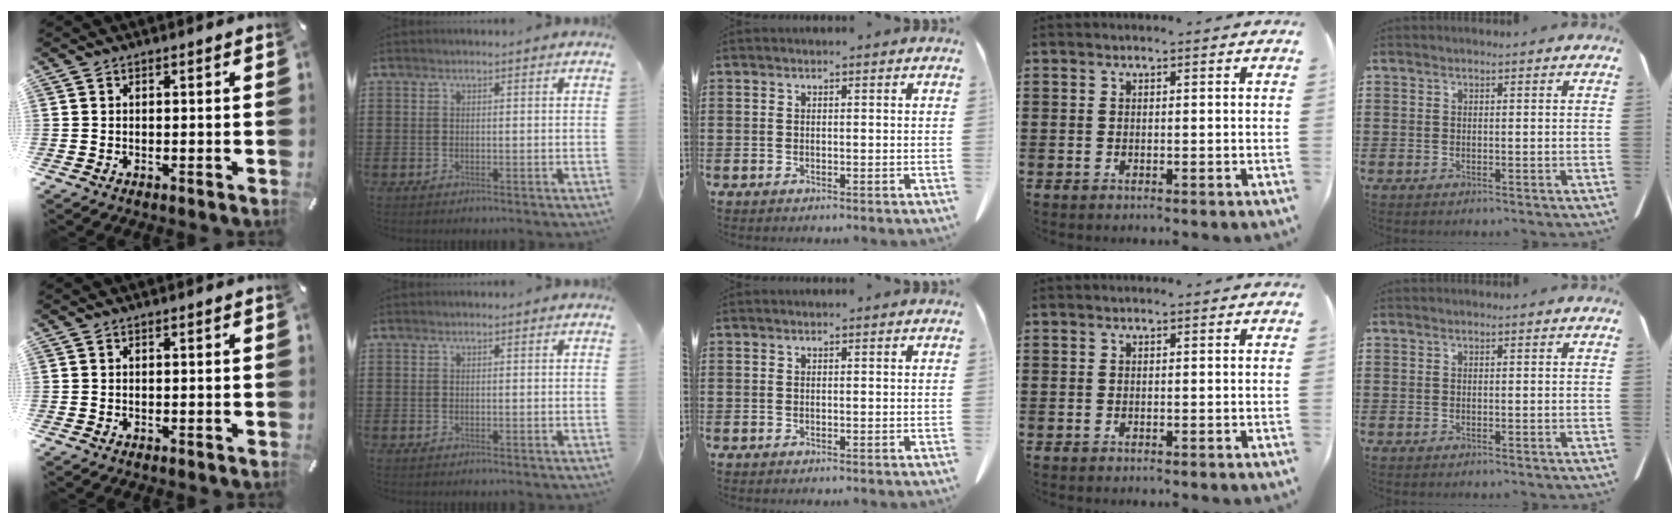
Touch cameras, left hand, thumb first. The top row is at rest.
{}